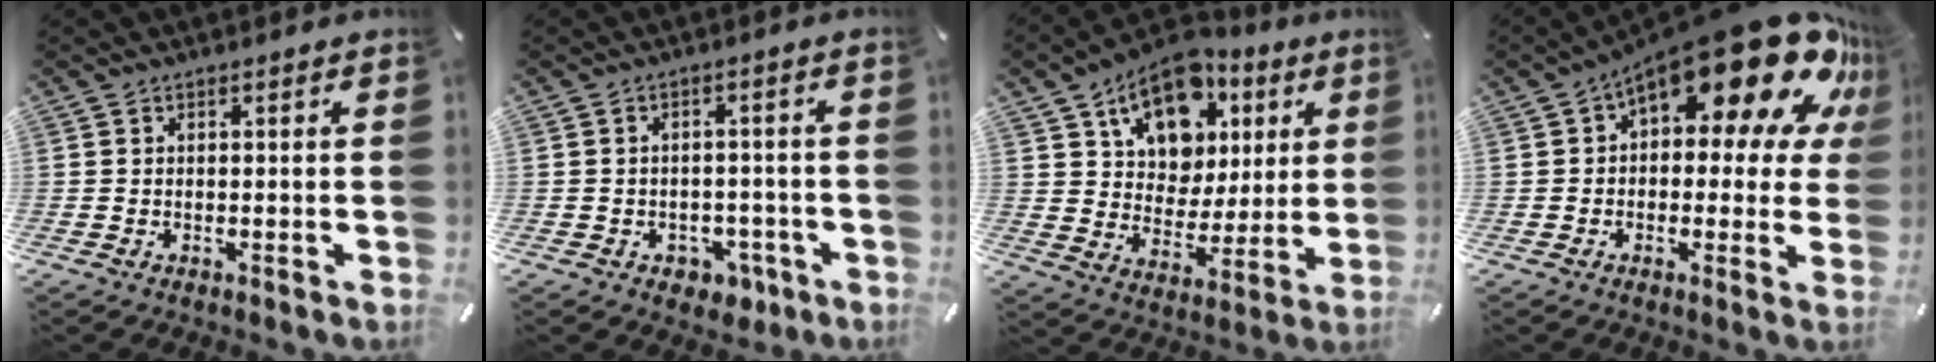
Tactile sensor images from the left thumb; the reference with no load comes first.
{"total": 4.7, "force": [-1.8, 3.9, 1.8], "torque": [-0.021, 0.012, -0.029]}
{"total": 15.6, "force": [8.9, 10.9, 6.6], "torque": [-0.107, -0.050, 0.163]}
{"total": 24.3, "force": [12.6, 10.0, 18.2], "torque": [-0.256, -0.086, 0.213]}